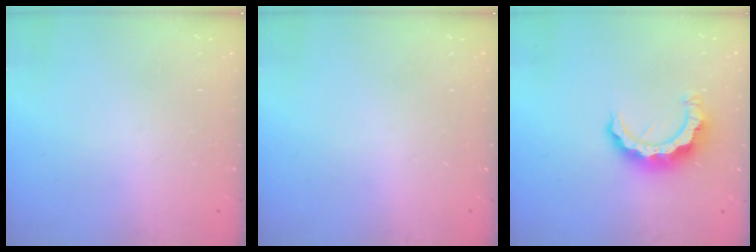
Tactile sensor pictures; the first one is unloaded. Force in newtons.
{"total": 0.0}
{"total": 10.1, "press": 10.0, "slide": 1.1}